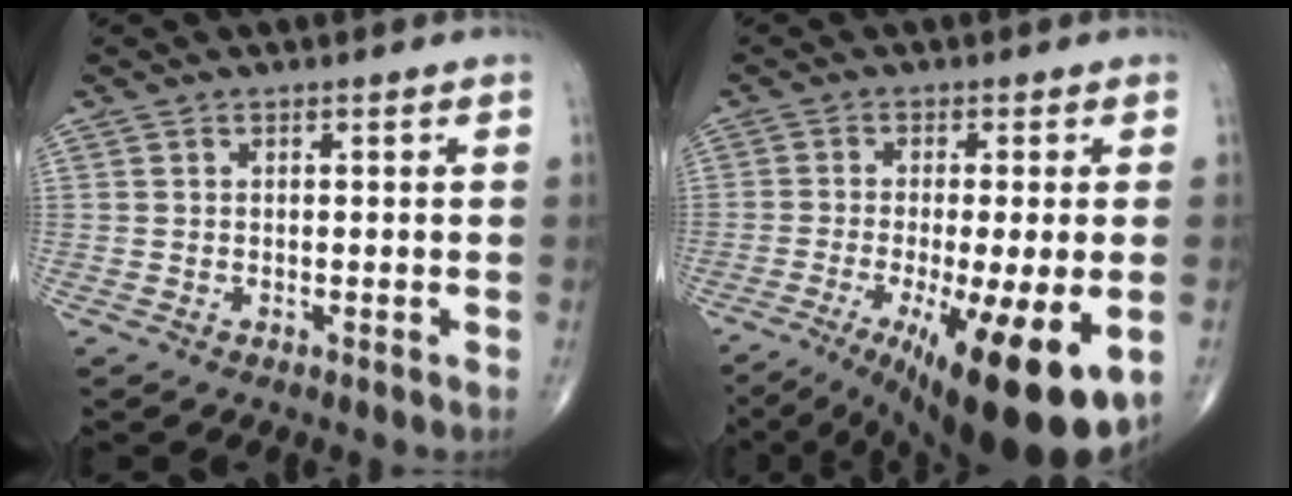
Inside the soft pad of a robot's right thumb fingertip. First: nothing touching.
{"total": 18.1, "force": [-6.8, 4.1, 16.3], "torque": [-0.222, -0.027, -0.091]}